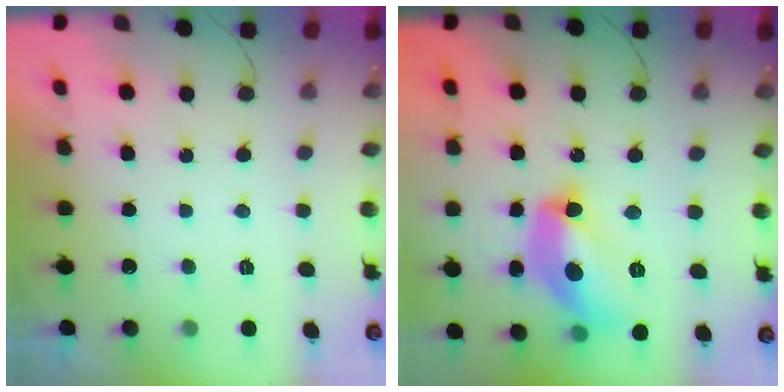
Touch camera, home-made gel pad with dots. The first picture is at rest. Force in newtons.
{"total": 17.0, "press": 16.9, "slide": 1.0}